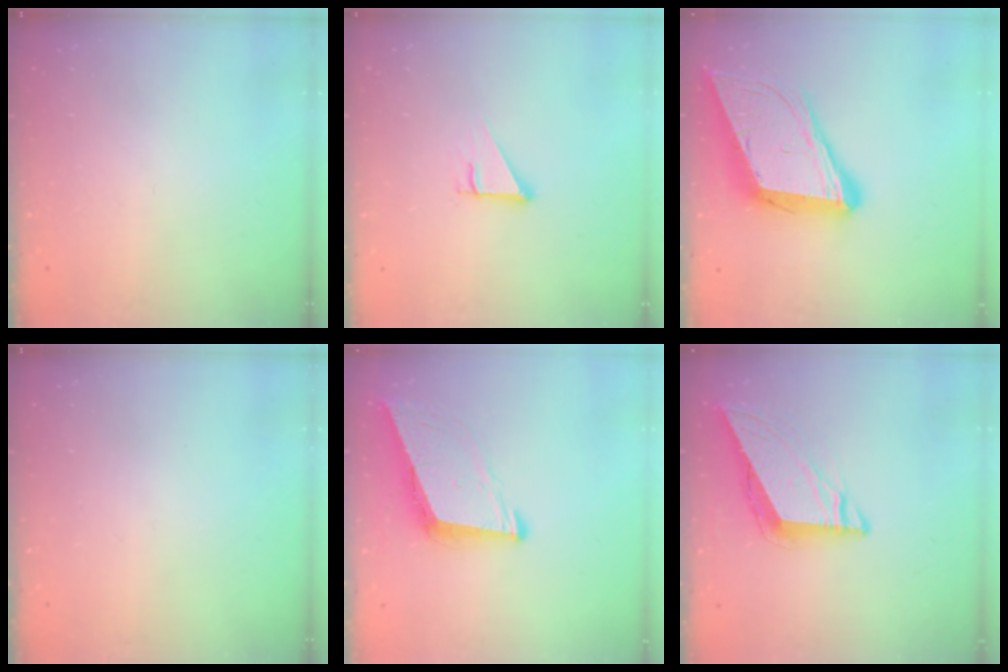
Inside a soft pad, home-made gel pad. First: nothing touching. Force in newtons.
{"total": 2.5, "press": 2.5, "slide": 0.2}
{"total": 17.7, "press": 17.2, "slide": 4.0}
{"total": 0.0}
{"total": 8.8, "press": 8.1, "slide": 3.6}
{"total": 8.7, "press": 8.6, "slide": 0.7}